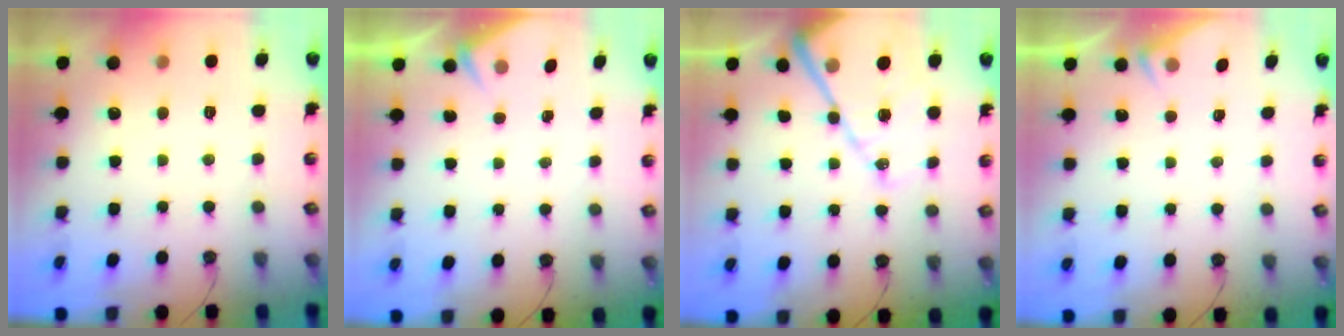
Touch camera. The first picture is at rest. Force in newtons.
{"total": 2.8, "press": 2.7, "slide": 0.4}
{"total": 16.9, "press": 16.8, "slide": 1.7}
{"total": 3.8, "press": 3.8, "slide": 0.6}